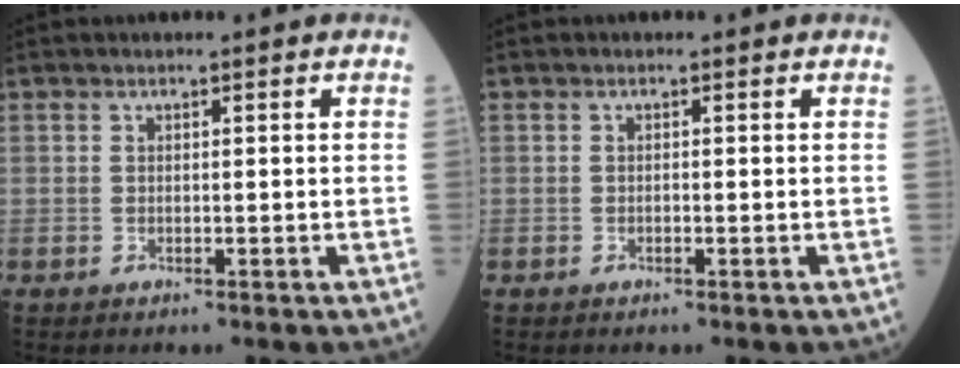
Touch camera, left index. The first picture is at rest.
{"total": 0.0}